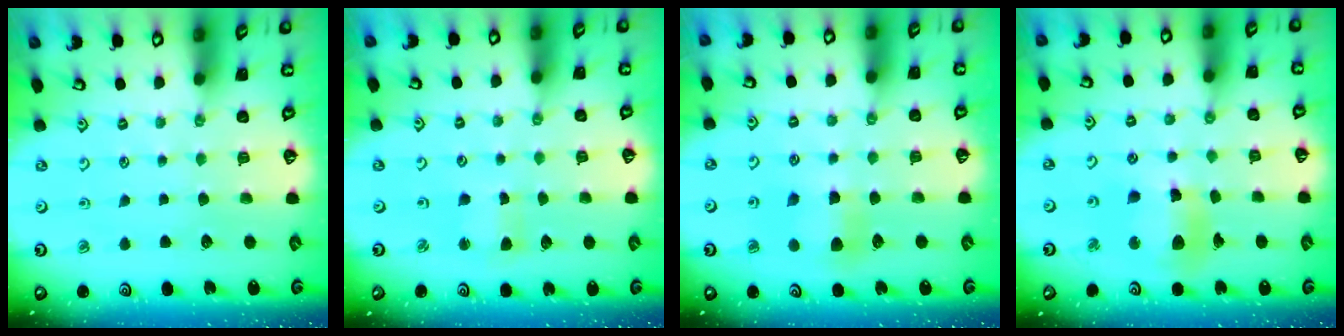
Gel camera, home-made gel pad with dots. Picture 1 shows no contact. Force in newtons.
{"total": 2.7, "press": 2.7, "slide": 0.2}
{"total": 6.3, "press": 6.3, "slide": 0.2}
{"total": 11.5, "press": 11.4, "slide": 1.7}